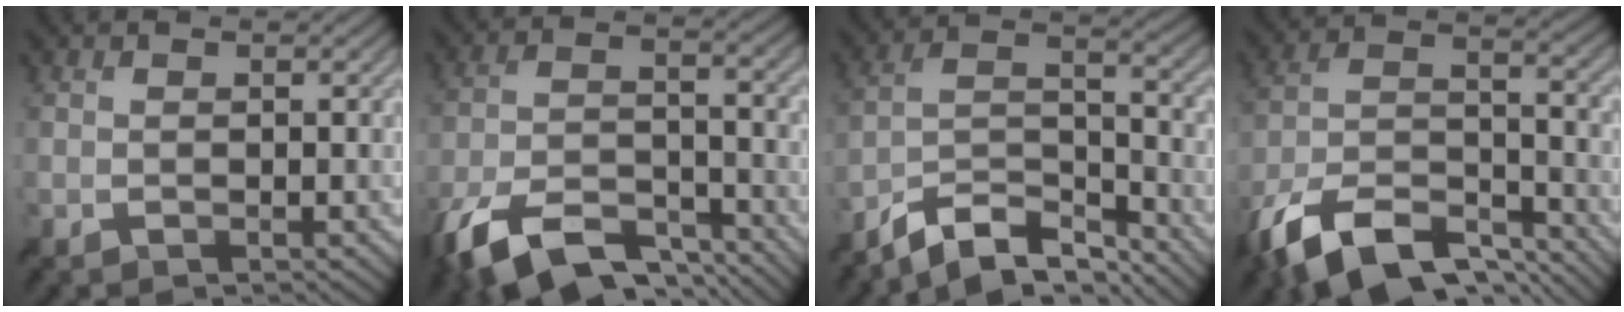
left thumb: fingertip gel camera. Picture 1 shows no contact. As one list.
[{"total": 12.9, "force": [-9.3, 5.3, 7.3], "torque": [-0.161, -0.010, -0.175]}, {"total": 9.6, "force": [-7.8, 2.9, 4.7], "torque": [-0.091, 0.010, -0.152]}, {"total": 14.2, "force": [-10.4, 5.4, 8.1], "torque": [-0.176, -0.005, -0.195]}]